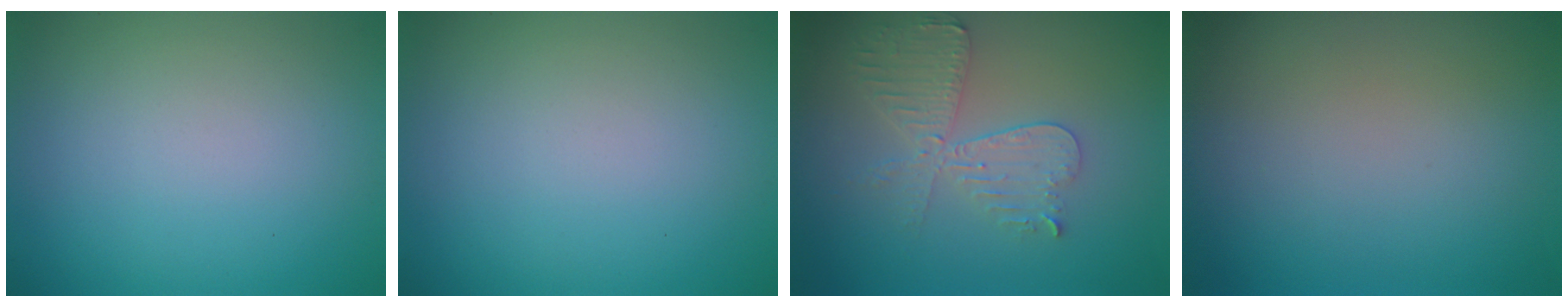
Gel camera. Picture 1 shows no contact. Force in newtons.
{"total": 0.0}
{"total": 4.4, "press": 3.8, "slide": 2.1}
{"total": 0.0}